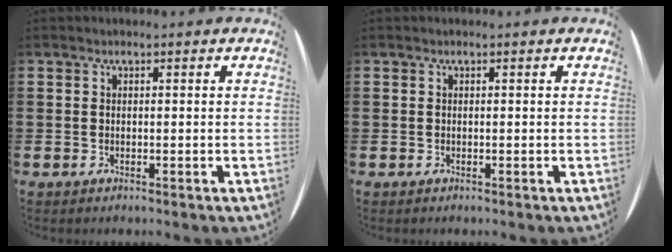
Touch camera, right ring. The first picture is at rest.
{"total": 0.0}